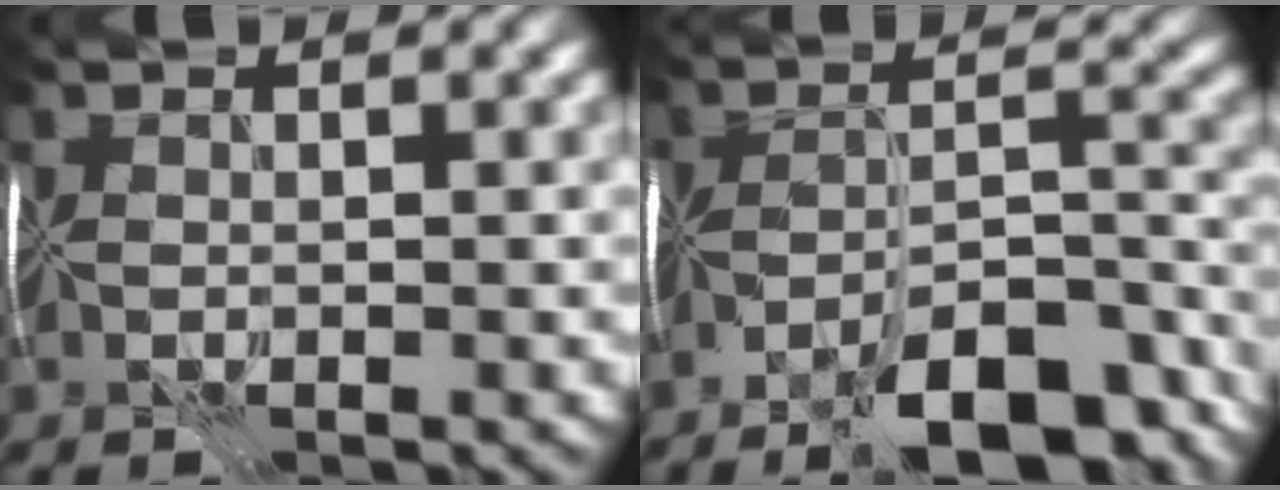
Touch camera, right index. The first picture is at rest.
{"total": 10.3, "force": [-7.4, 2.8, 6.7], "torque": [-0.096, 0.005, -0.127]}